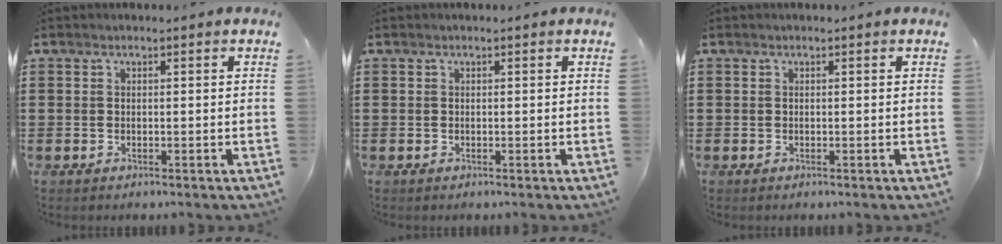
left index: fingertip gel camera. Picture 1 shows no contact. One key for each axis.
{"total": 0.0}
{"total": 0.0}